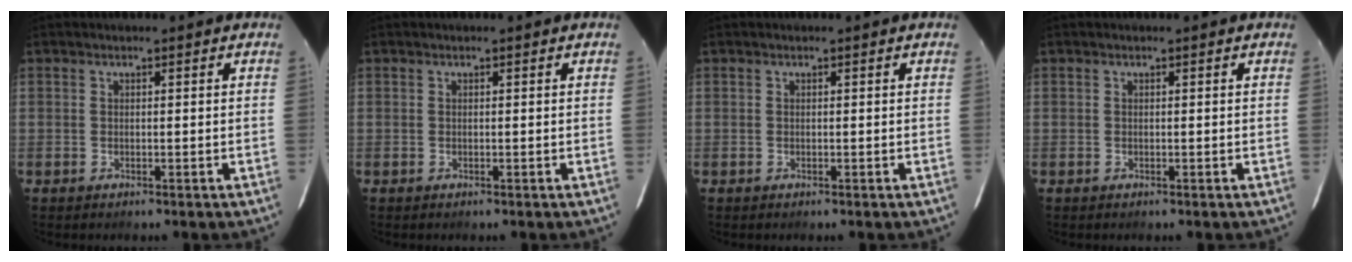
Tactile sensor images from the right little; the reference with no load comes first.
{"total": 0.0}
{"total": 0.0}
{"total": 0.0}